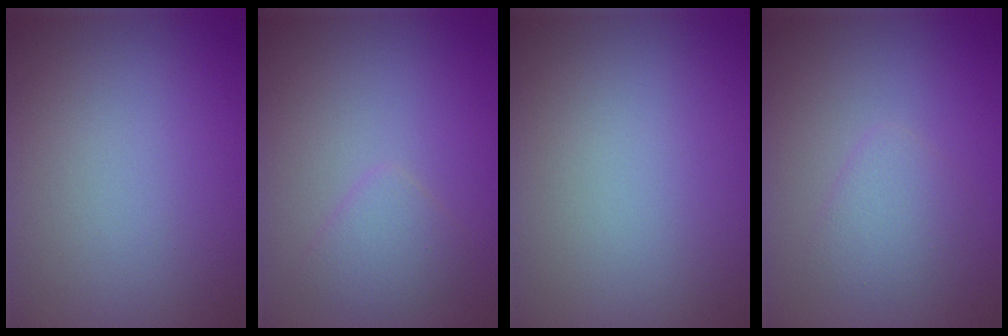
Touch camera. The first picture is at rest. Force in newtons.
{"total": 1.9, "press": 1.9, "slide": 0.1}
{"total": 0.0}
{"total": 1.9, "press": 1.9, "slide": 0.1}